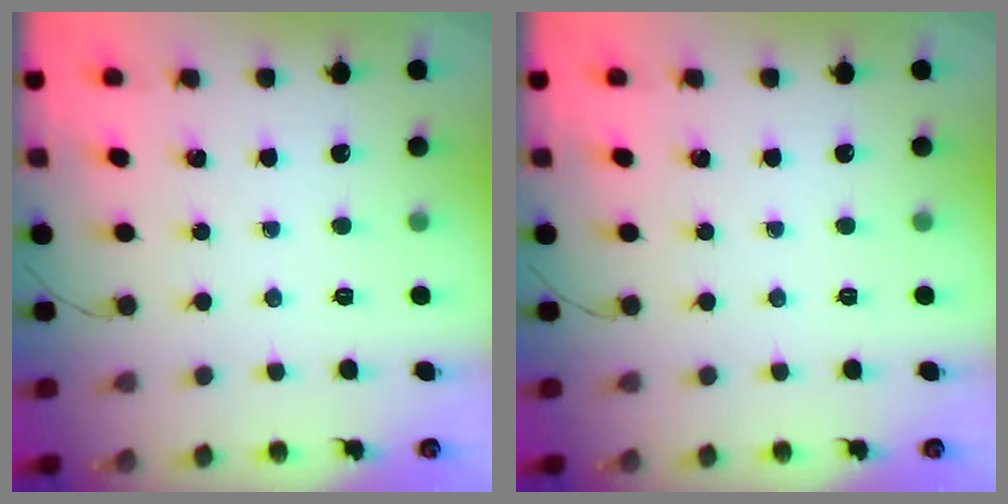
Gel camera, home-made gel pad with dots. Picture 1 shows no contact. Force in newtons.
{"total": 0.0}